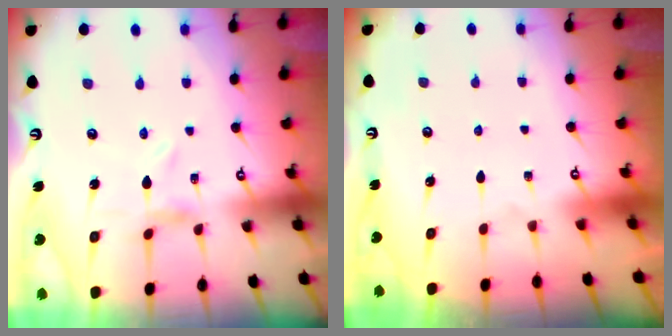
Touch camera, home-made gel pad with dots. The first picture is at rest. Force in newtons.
{"total": 1.6, "press": 1.6, "slide": 0.2}